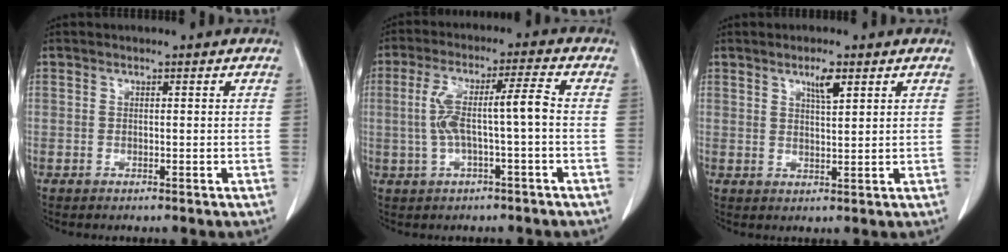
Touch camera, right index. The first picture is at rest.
{"total": 7.9, "force": [-0.6, 0.6, 7.8], "torque": [-0.158, 0.026, -0.008]}
{"total": 3.3, "force": [1.9, 0.5, 2.6], "torque": [-0.046, -0.001, 0.035]}